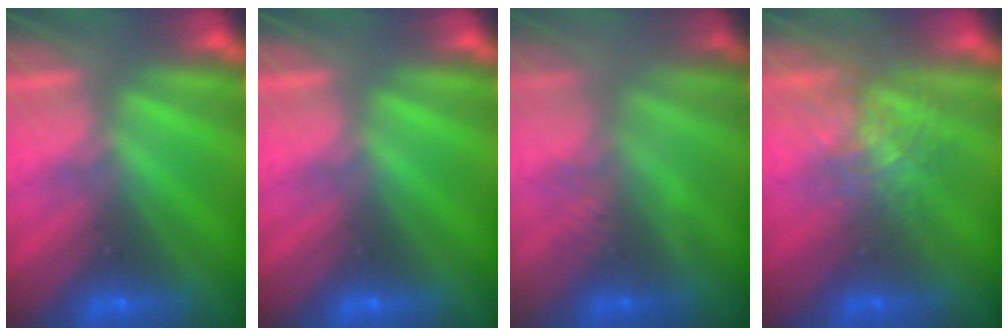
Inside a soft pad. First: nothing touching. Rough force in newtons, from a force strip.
{"total": 0.0}
{"total": 2.5}
{"total": 2.7}